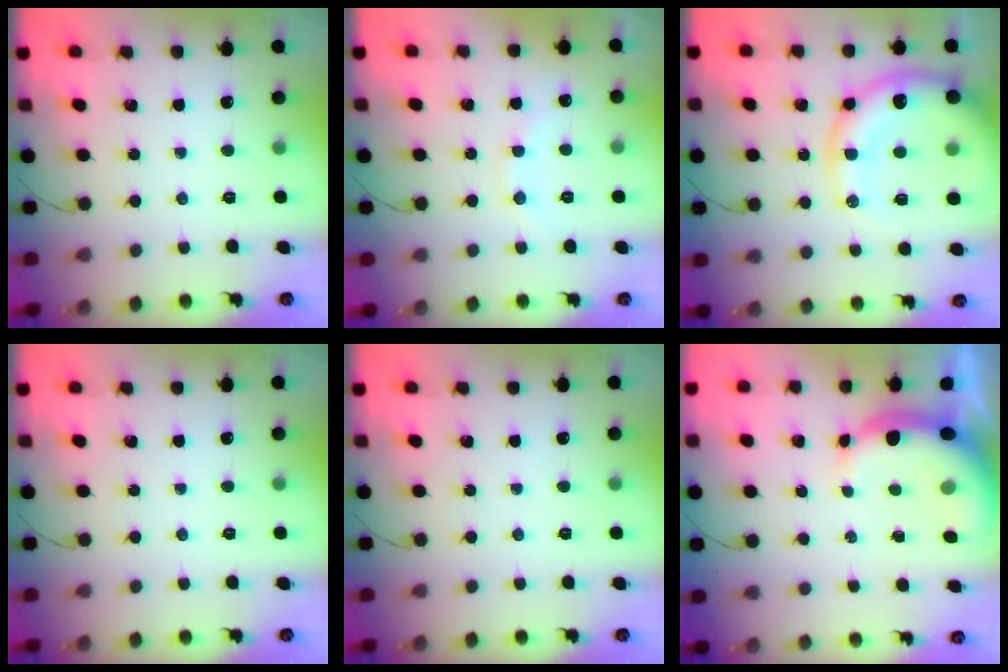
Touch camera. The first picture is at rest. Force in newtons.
{"total": 6.6, "press": 6.5, "slide": 1.1}
{"total": 18.5, "press": 18.0, "slide": 4.6}
{"total": 0.0}
{"total": 0.0}
{"total": 7.7, "press": 7.5, "slide": 1.7}